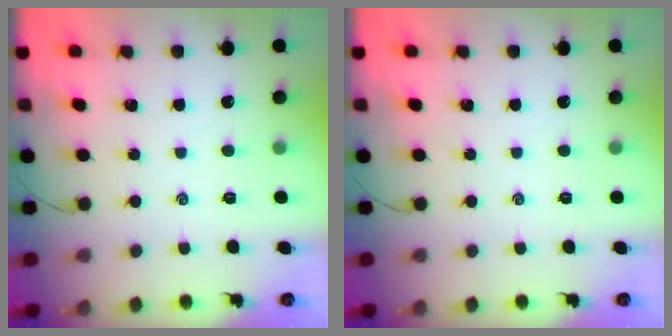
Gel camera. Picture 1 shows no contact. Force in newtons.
{"total": 0.0}